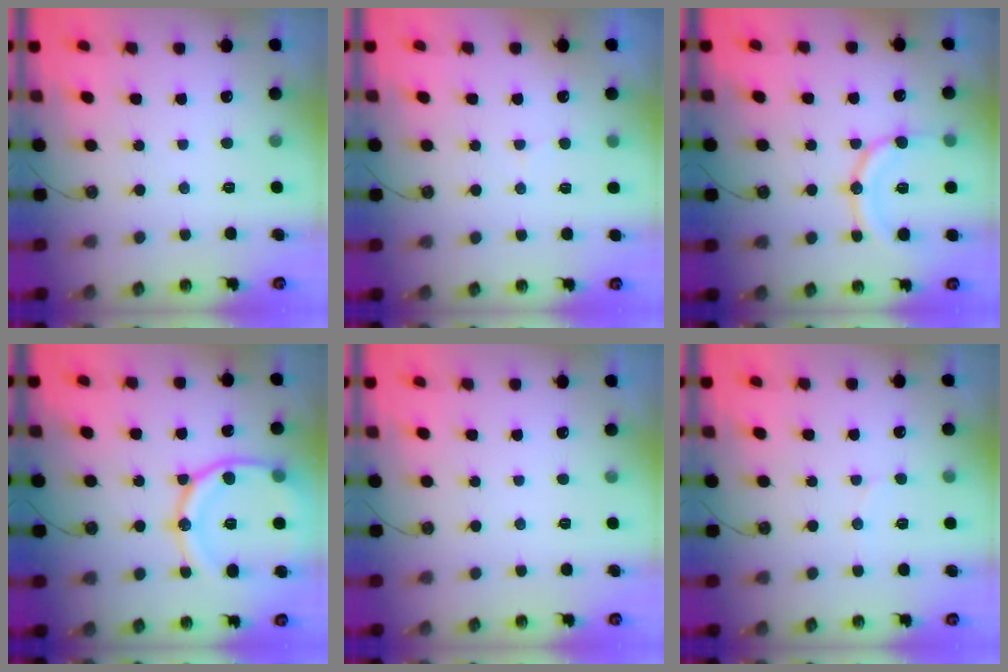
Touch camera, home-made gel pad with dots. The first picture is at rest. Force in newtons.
{"total": 4.6, "press": 4.5, "slide": 1.2}
{"total": 15.7, "press": 15.4, "slide": 2.8}
{"total": 18.0, "press": 17.9, "slide": 2.1}
{"total": 0.0}
{"total": 4.6, "press": 4.6, "slide": 0.4}